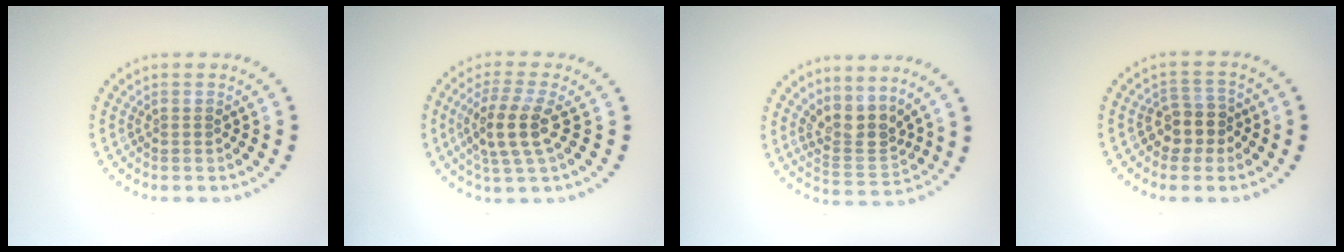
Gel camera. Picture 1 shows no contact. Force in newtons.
{"total": 4.0, "press": 3.5, "slide": 1.9}
{"total": 3.3, "press": 2.6, "slide": 2.1}
{"total": 2.8, "press": 2.5, "slide": 1.3}